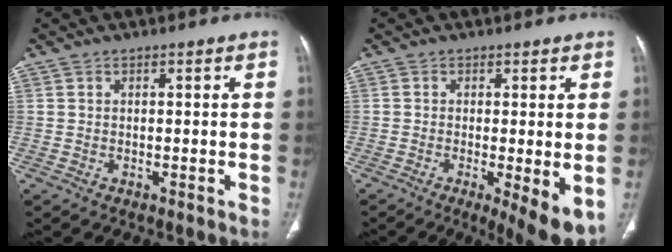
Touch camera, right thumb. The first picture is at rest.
{"total": 8.2, "force": [-2.3, 1.7, 7.7], "torque": [-0.113, -0.024, -0.035]}